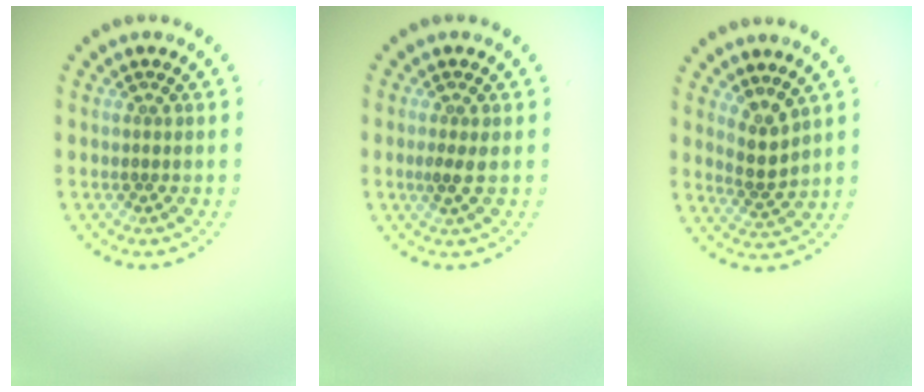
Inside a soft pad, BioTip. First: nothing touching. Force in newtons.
{"total": 1.3, "press": 1.2, "slide": 0.5}
{"total": 2.4, "press": 1.8, "slide": 1.6}